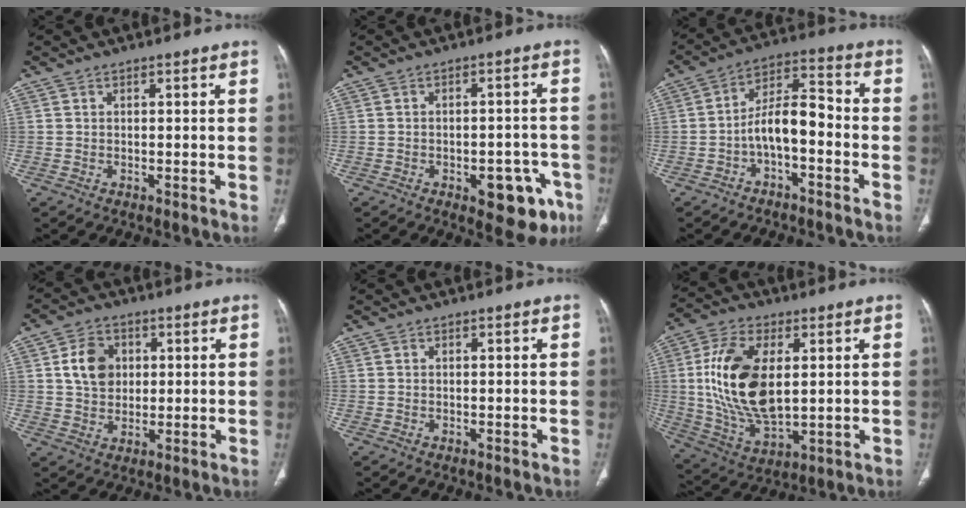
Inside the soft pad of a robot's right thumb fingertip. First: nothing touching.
{"total": 10.8, "force": [-5.1, 5.3, 7.9], "torque": [-0.062, 0.027, -0.056]}
{"total": 9.0, "force": [-3.0, 4.0, 7.5], "torque": [-0.124, 0.053, -0.058]}
{"total": 7.9, "force": [1.8, 6.2, 4.6], "torque": [-0.057, -0.003, 0.031]}
{"total": 0.0}
{"total": 18.2, "force": [2.5, 9.7, 15.3], "torque": [-0.294, -0.012, 0.055]}